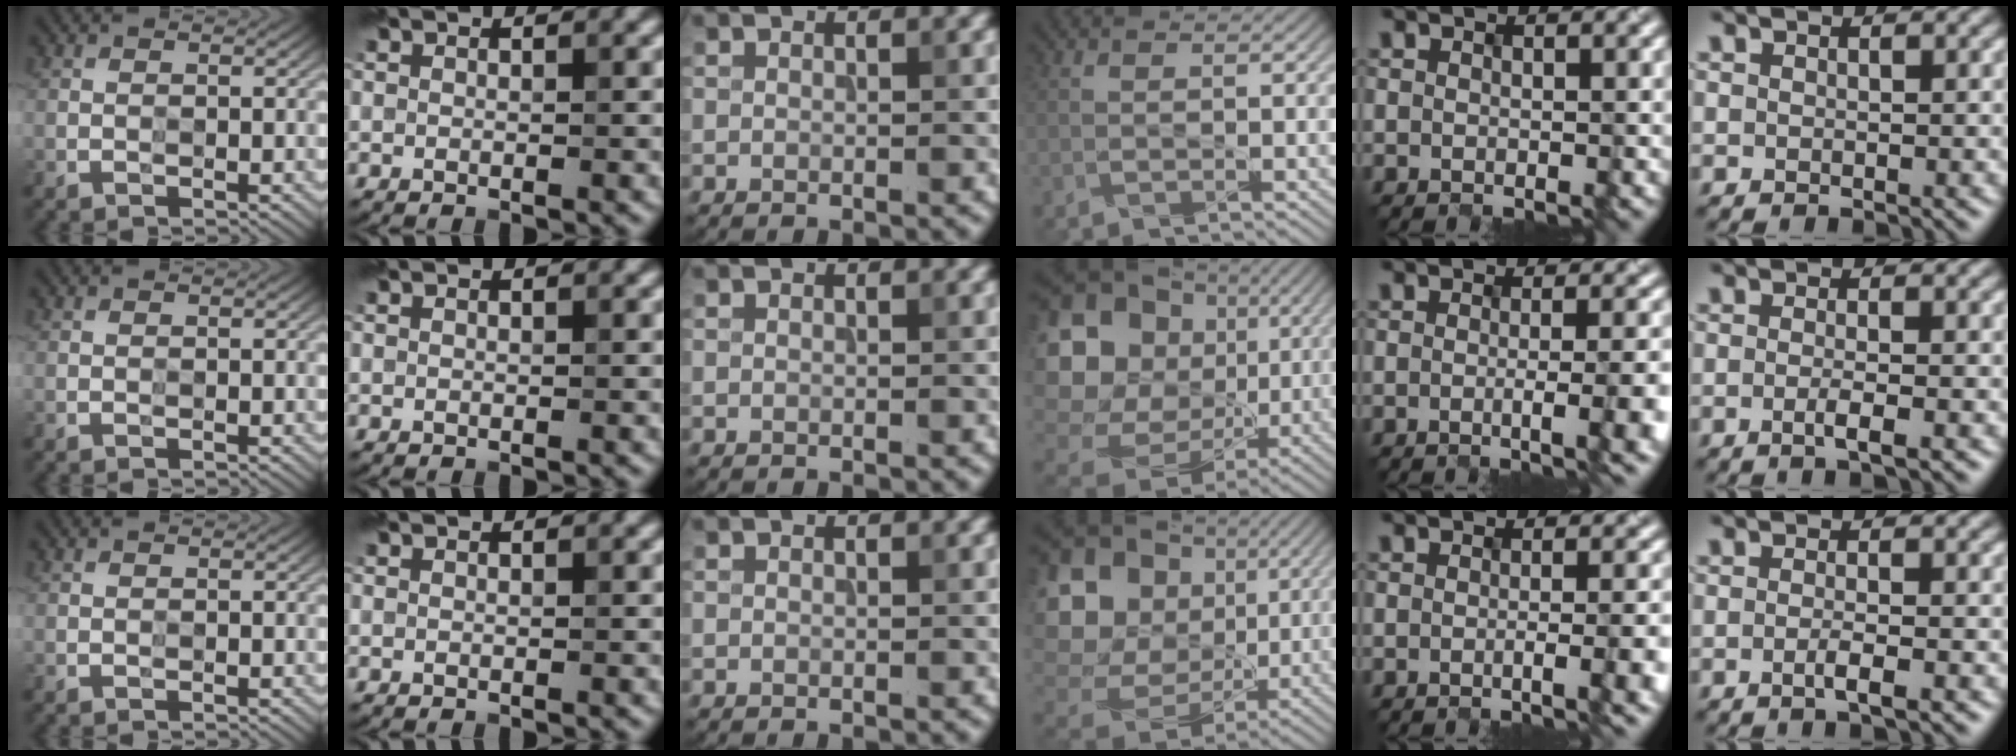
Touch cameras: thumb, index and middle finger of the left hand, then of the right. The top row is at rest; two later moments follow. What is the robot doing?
{"motion": "insert", "object": "file holder"}